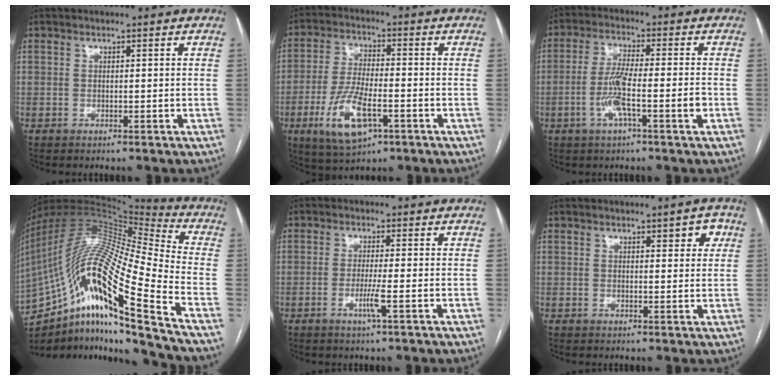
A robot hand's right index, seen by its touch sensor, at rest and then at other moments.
{"total": 11.0, "force": [-4.4, 3.7, 9.3], "torque": [-0.194, -0.010, -0.076]}
{"total": 7.5, "force": [-2.6, 0.4, 7.1], "torque": [-0.135, 0.005, -0.048]}
{"total": 25.4, "force": [-13.8, 1.5, 21.3], "torque": [-0.416, -0.006, -0.250]}
{"total": 3.1, "force": [-1.2, -0.5, 2.9], "torque": [-0.058, -0.007, -0.024]}
{"total": 3.3, "force": [1.7, 1.2, 2.6], "torque": [-0.027, 0.004, 0.021]}